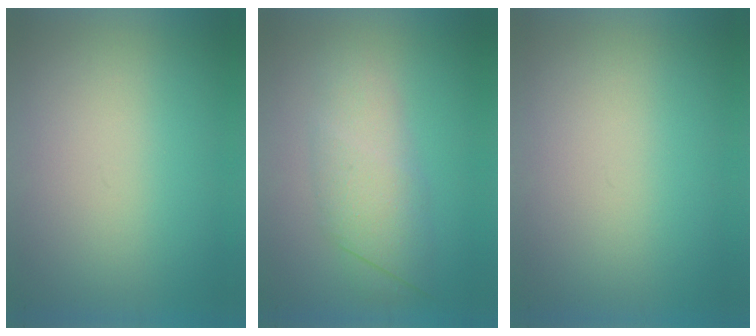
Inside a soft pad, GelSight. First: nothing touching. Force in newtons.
{"total": 3.0}
{"total": 0.0}